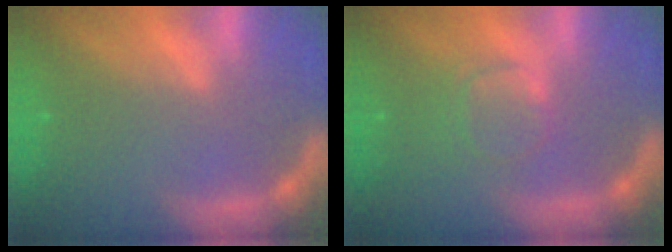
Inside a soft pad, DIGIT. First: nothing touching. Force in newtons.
{"total": 3.0}